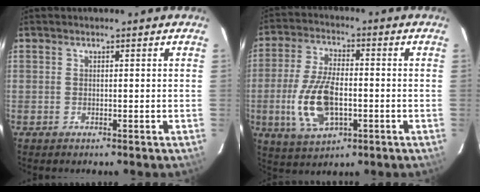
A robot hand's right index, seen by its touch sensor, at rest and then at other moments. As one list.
[{"total": 12.8, "force": [-2.9, 6.3, 10.8], "torque": [-0.228, -0.003, -0.047]}]